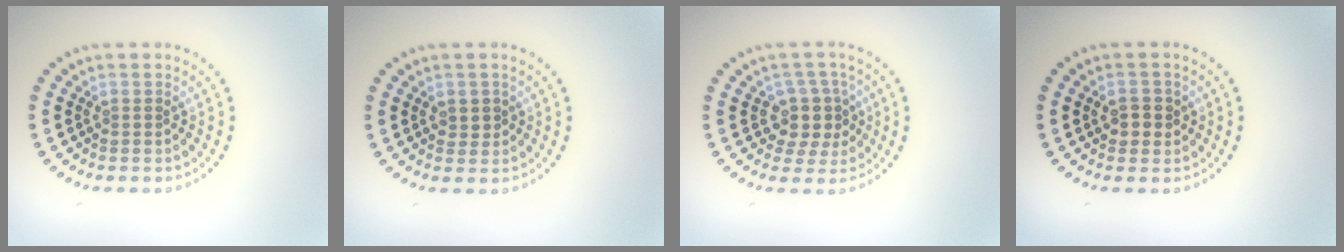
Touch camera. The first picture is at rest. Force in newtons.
{"total": 0.9, "press": 0.9, "slide": 0.2}
{"total": 3.3, "press": 3.0, "slide": 1.5}
{"total": 2.0, "press": 2.0, "slide": 0.4}